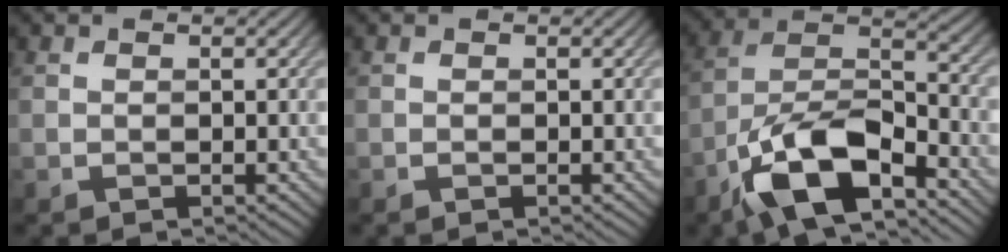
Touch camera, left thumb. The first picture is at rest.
{"total": 0.0}
{"total": 13.1, "force": [-8.2, 5.1, 8.9], "torque": [-0.168, 0.000, -0.172]}